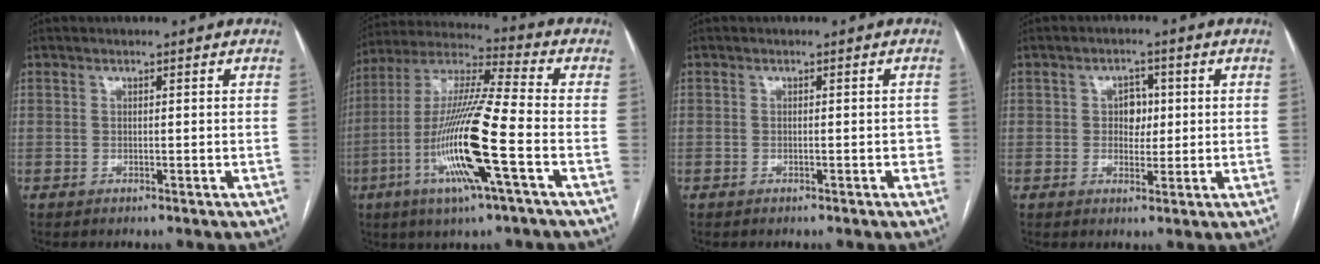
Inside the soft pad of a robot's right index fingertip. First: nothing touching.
{"total": 17.5, "force": [-5.7, 0.2, 16.6], "torque": [-0.334, -0.014, -0.112]}
{"total": 1.4, "force": [-0.5, 0.6, 1.2], "torque": [-0.008, 0.004, -0.005]}
{"total": 3.4, "force": [0.4, 2.5, 2.3], "torque": [-0.029, 0.009, 0.009]}